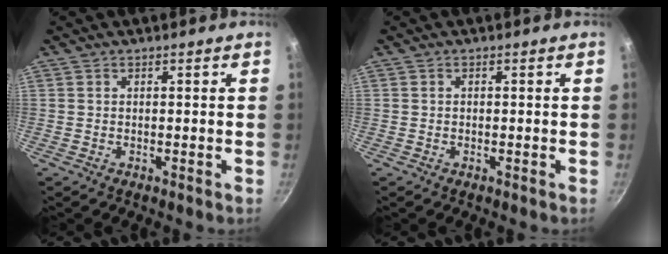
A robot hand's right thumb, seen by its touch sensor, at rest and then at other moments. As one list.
[{"total": 0.5, "force": [0.0, 0.4, 0.3], "torque": [-0.003, 0.004, 0.000]}]